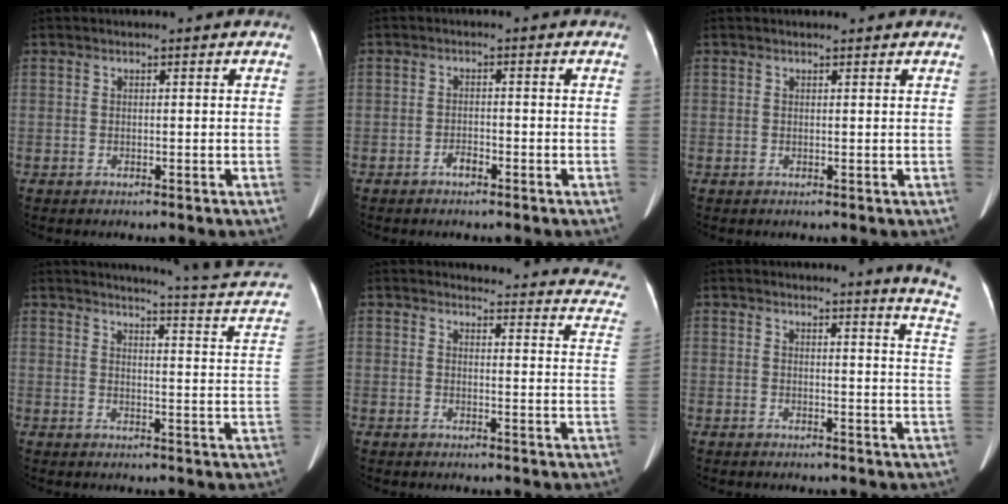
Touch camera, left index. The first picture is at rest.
{"total": 1.6, "force": [-1.4, 0.5, 0.7], "torque": [-0.013, -0.002, -0.023]}
{"total": 1.5, "force": [1.5, 0.1, 0.3], "torque": [-0.012, 0.010, 0.015]}
{"total": 14.4, "force": [12.9, 0.5, 6.3], "torque": [-0.077, -0.063, 0.119]}
{"total": 18.1, "force": [17.2, 3.6, 4.1], "torque": [-0.012, -0.073, 0.154]}
{"total": 8.8, "force": [8.4, -1.6, 2.1], "torque": [-0.022, -0.092, 0.069]}